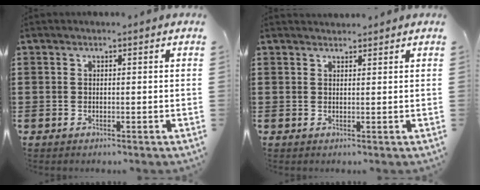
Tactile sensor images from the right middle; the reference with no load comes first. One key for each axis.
{"total": 1.4, "fx": 1.4, "fy": 0.3, "fz": 0.0, "tx": -0.003, "ty": 0.002, "tz": 0.027}